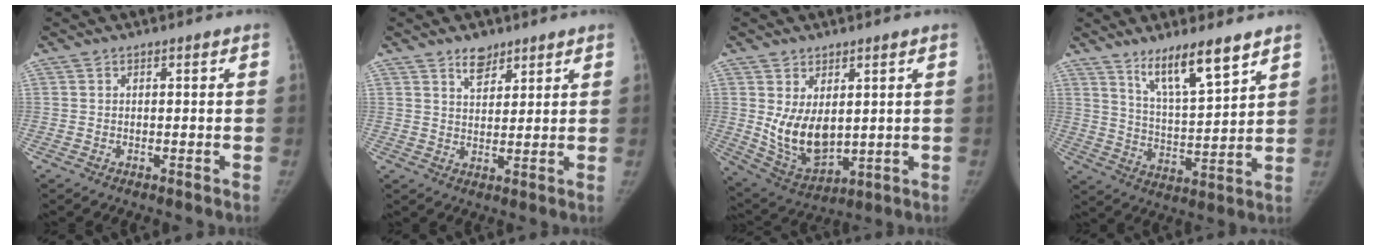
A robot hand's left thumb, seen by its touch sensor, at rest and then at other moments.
{"total": 4.2, "force": [3.1, 2.3, 1.6], "torque": [-0.002, -0.024, 0.056]}
{"total": 10.5, "force": [1.4, 6.6, 8.0], "torque": [-0.120, -0.025, 0.052]}
{"total": 11.5, "force": [8.0, 2.3, 7.9], "torque": [-0.127, -0.056, 0.149]}